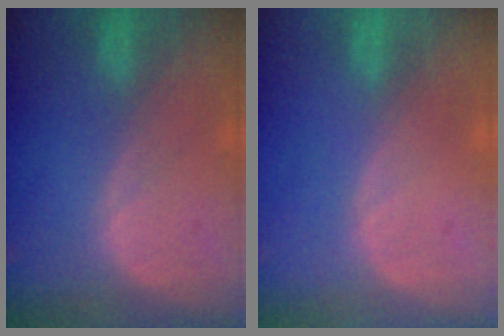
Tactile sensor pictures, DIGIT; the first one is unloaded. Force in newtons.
{"total": 0.0}